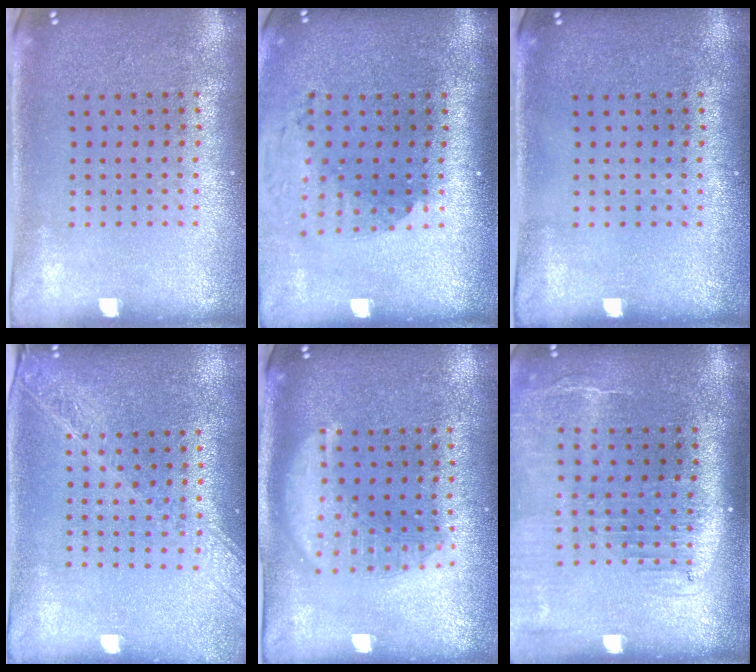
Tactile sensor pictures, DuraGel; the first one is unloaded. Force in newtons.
{"total": 1.8, "press": 1.4, "slide": 1.2}
{"total": 0.0}
{"total": 1.8, "press": 1.6, "slide": 0.8}
{"total": 2.8, "press": 2.7, "slide": 0.4}
{"total": 2.1, "press": 1.7, "slide": 1.2}